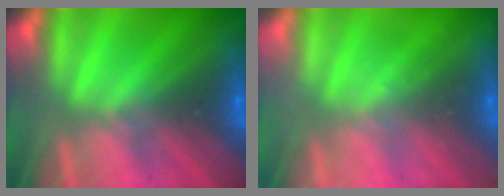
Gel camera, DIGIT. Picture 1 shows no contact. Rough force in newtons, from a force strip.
{"total": 2.4}